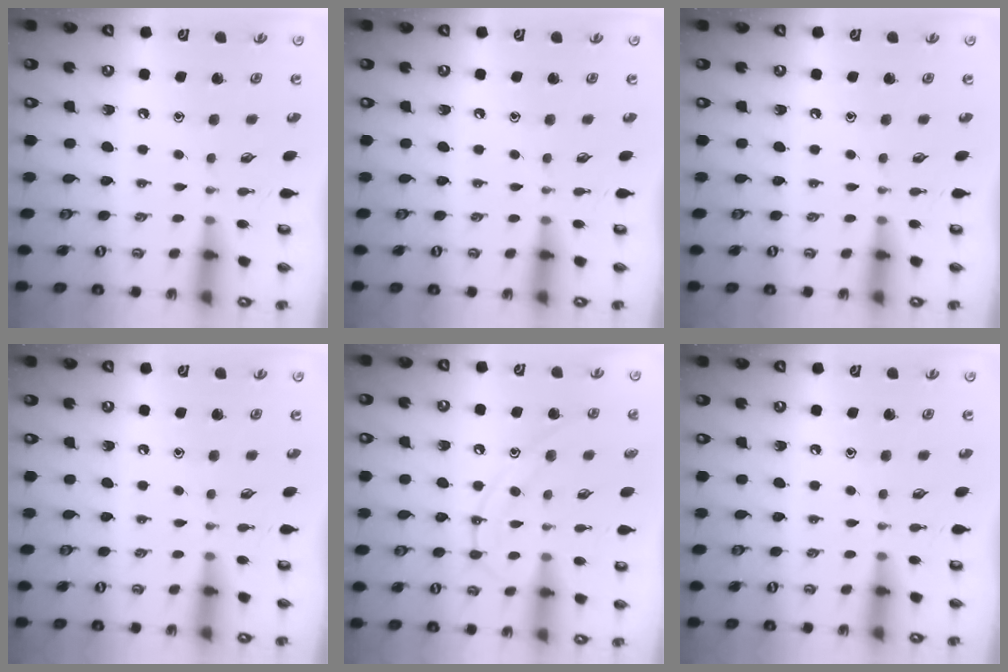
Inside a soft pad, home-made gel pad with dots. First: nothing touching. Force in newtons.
{"total": 0.0}
{"total": 0.0}
{"total": 0.0}
{"total": 11.5, "press": 11.4, "slide": 1.1}
{"total": 0.0}